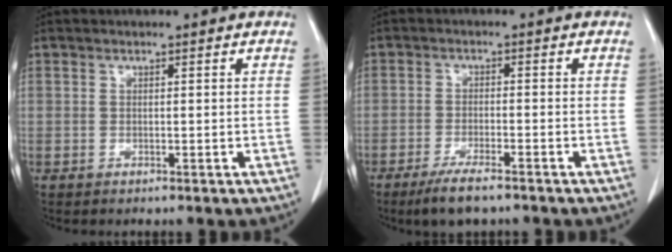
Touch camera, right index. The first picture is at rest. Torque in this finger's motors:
{"motor_torque": [0.37, -0.34, 0.15, 0.05]}